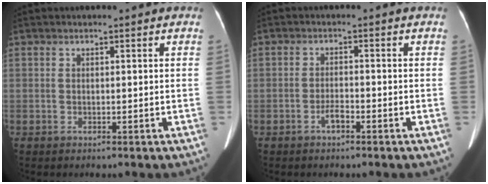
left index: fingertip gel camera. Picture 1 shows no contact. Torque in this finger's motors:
{"motor_torque": [0.27, 0.21, 0.07, 0.00]}